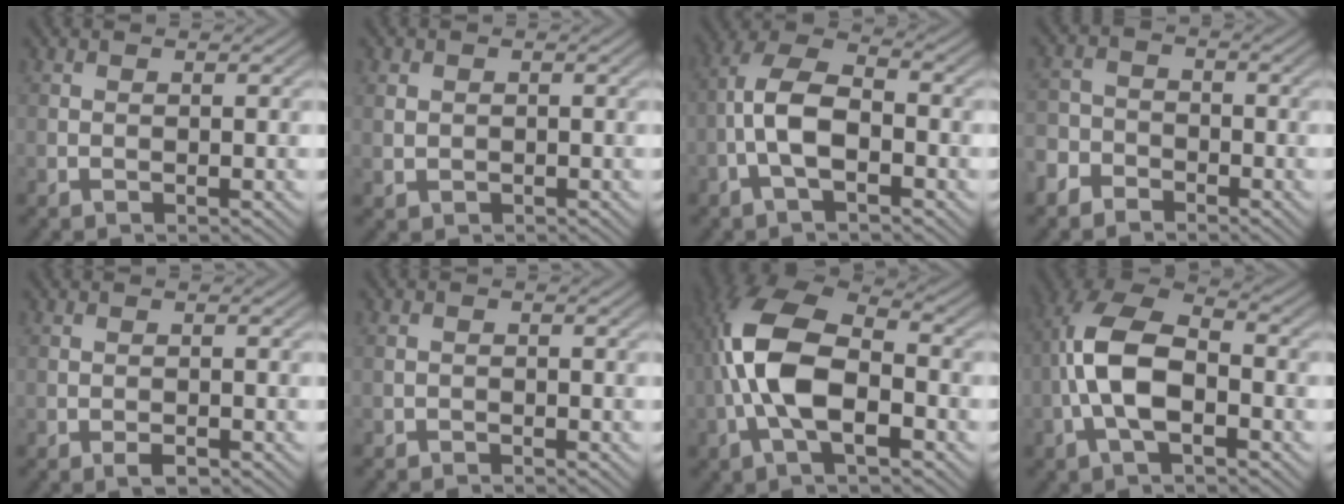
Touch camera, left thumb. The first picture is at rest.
{"total": 1.8, "force": [0.1, 1.7, 0.7], "torque": [-0.021, -0.004, 0.003]}
{"total": 7.1, "force": [-2.1, 3.3, 5.9], "torque": [-0.122, 0.017, -0.051]}
{"total": 4.4, "force": [-3.1, 2.8, 1.2], "torque": [-0.030, 0.001, -0.075]}
{"total": 1.3, "force": [-0.9, 0.5, 0.9], "torque": [-0.013, -0.001, -0.016]}
{"total": 1.1, "force": [-0.9, 0.5, 0.0], "torque": [0.002, 0.000, -0.022]}
{"total": 10.9, "force": [-2.2, 5.5, 9.2], "torque": [-0.205, 0.010, -0.051]}
{"total": 9.9, "force": [-2.1, 5.0, 8.2], "torque": [-0.175, 0.016, -0.053]}